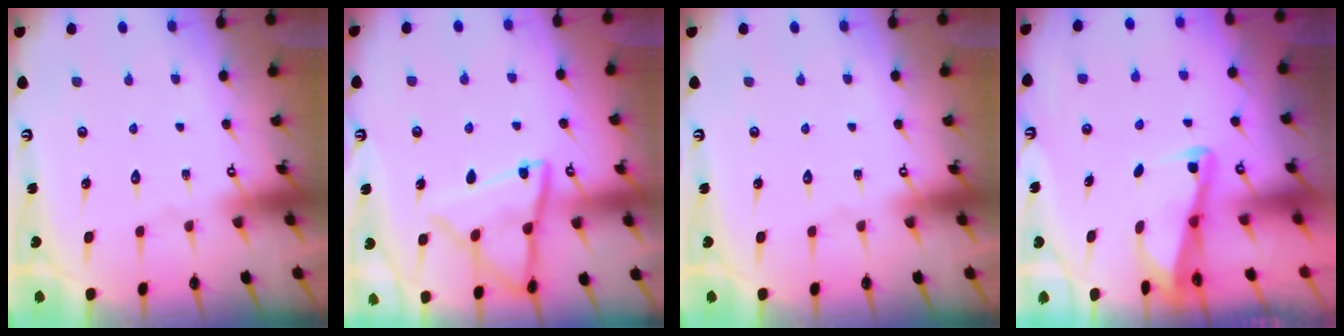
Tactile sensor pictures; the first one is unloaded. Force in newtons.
{"total": 13.2, "press": 13.1, "slide": 1.2}
{"total": 0.0}
{"total": 3.1, "press": 3.0, "slide": 0.4}